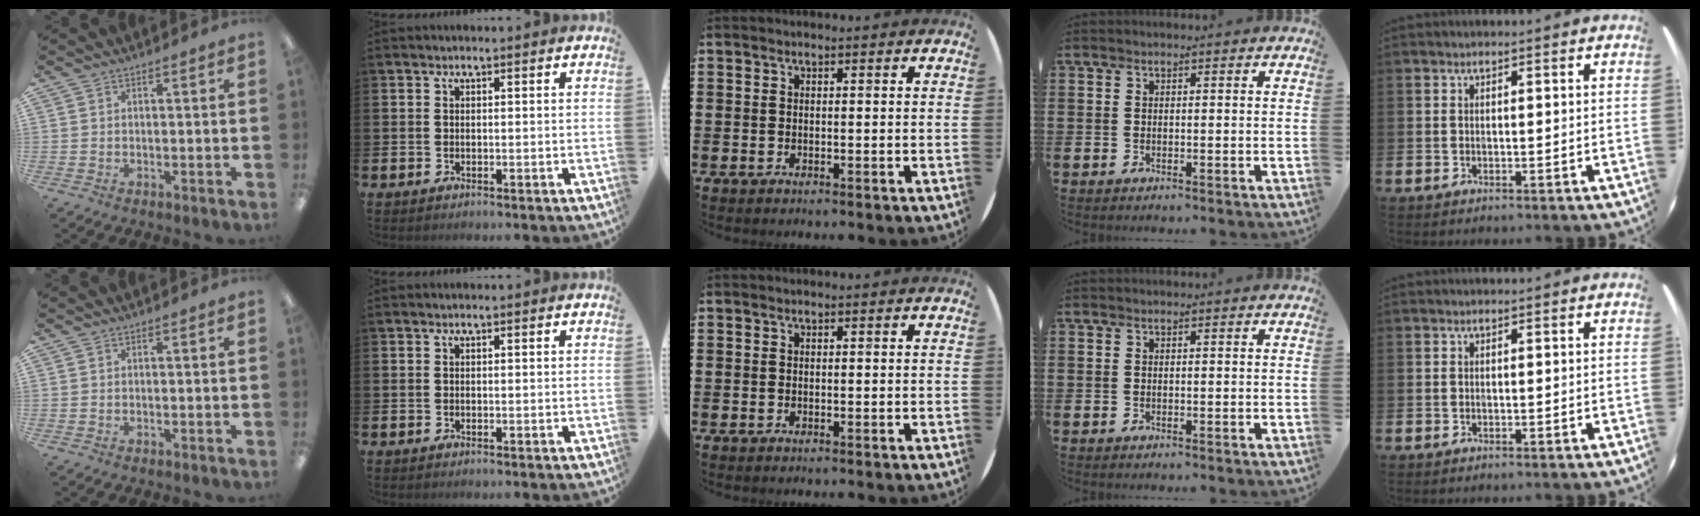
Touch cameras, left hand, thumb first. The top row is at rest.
{}